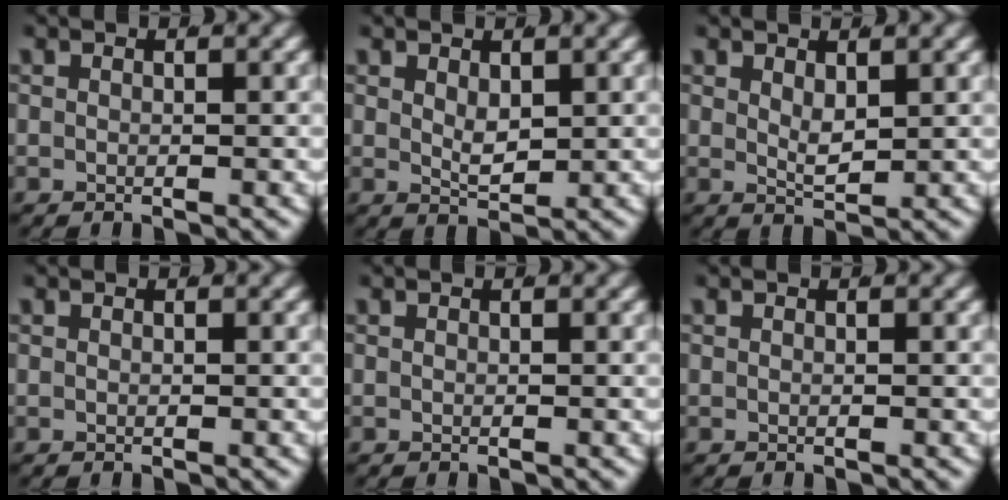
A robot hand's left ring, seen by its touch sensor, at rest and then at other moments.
{"total": 1.7, "force": [0.8, 0.4, 1.5], "torque": [-0.025, -0.019, 0.026]}
{"total": 1.7, "force": [1.0, 0.2, 1.3], "torque": [-0.024, -0.017, 0.028]}
{"total": 0.0}
{"total": 0.0}
{"total": 0.0}